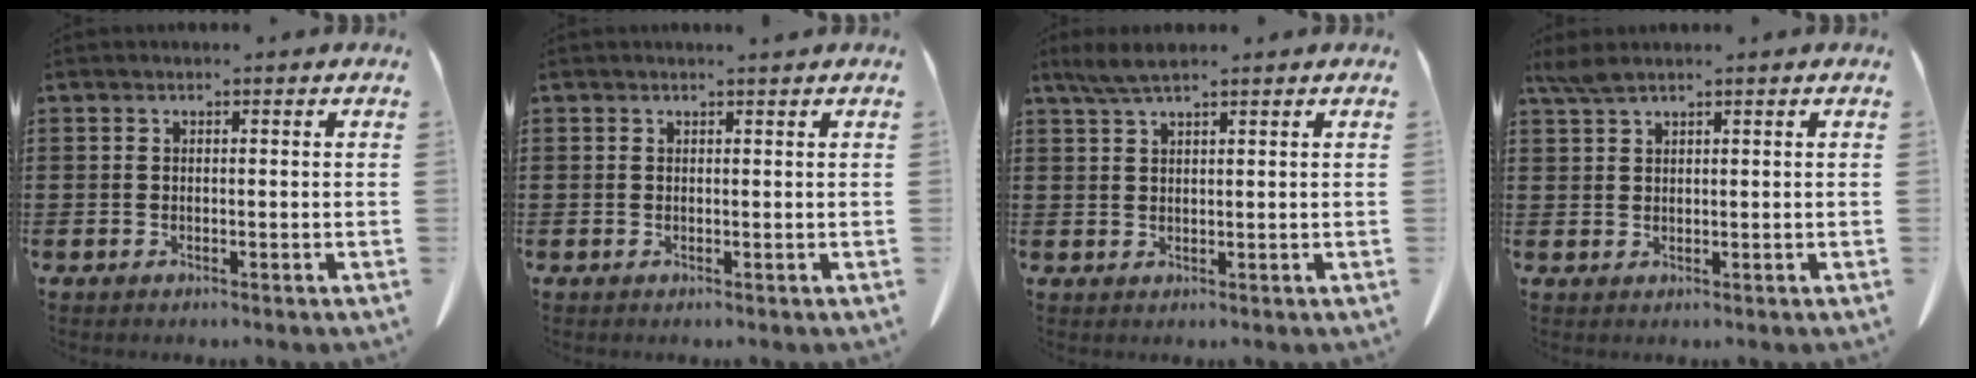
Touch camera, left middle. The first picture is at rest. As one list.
[{"total": 0.5, "force": [0.5, -0.1, 0.2], "torque": [-0.004, -0.002, 0.010]}, {"total": 3.4, "force": [2.4, 0.4, 2.3], "torque": [-0.050, 0.001, 0.047]}, {"total": 2.1, "force": [1.7, 0.4, 1.2], "torque": [-0.028, -0.001, 0.033]}]